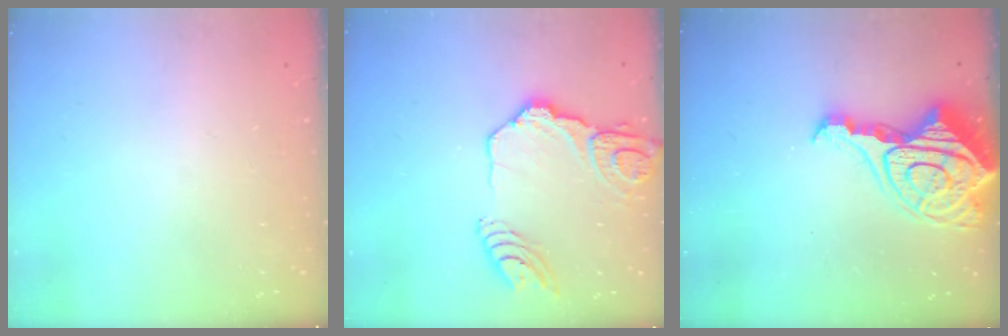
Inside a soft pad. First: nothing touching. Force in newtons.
{"total": 16.7, "press": 16.6, "slide": 1.9}
{"total": 20.3, "press": 20.2, "slide": 1.9}